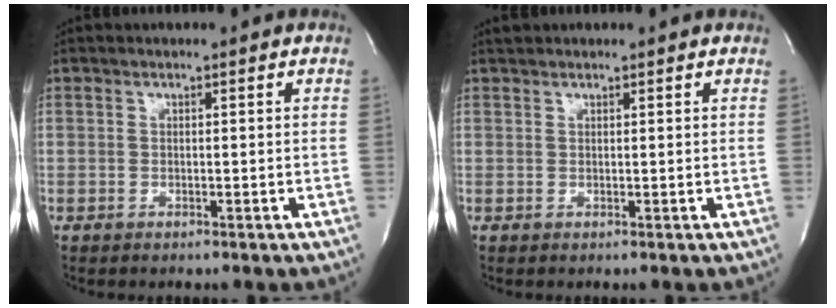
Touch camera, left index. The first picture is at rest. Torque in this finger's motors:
{"motor_torque": [-0.31, -0.82, -0.19, -0.09]}